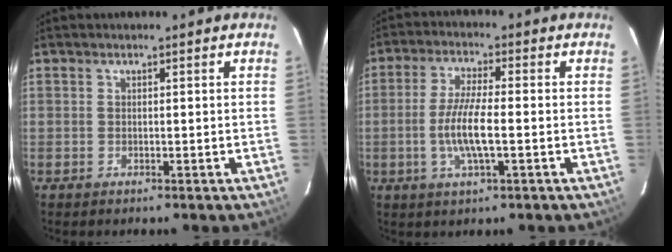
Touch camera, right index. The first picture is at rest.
{"total": 7.9, "force": [-1.9, 1.3, 7.6], "torque": [-0.151, -0.002, -0.039]}